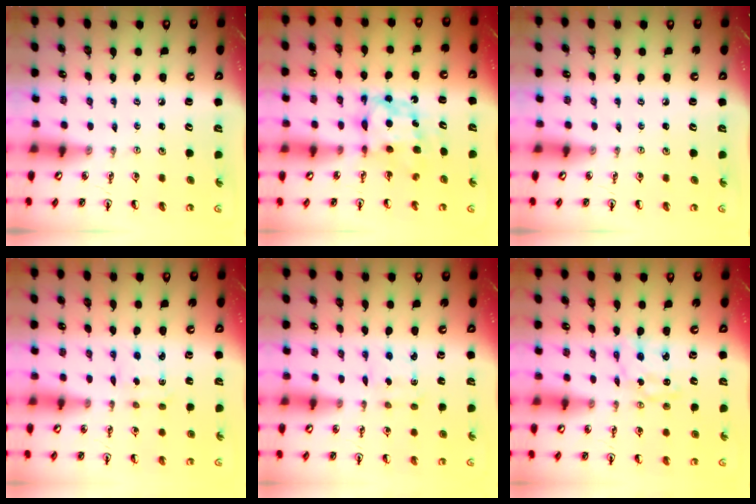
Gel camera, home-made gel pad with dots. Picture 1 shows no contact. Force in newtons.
{"total": 6.5, "press": 6.5, "slide": 0.2}
{"total": 0.0}
{"total": 2.3, "press": 2.3, "slide": 0.4}
{"total": 2.3, "press": 2.3, "slide": 0.4}
{"total": 2.6, "press": 2.6, "slide": 0.3}